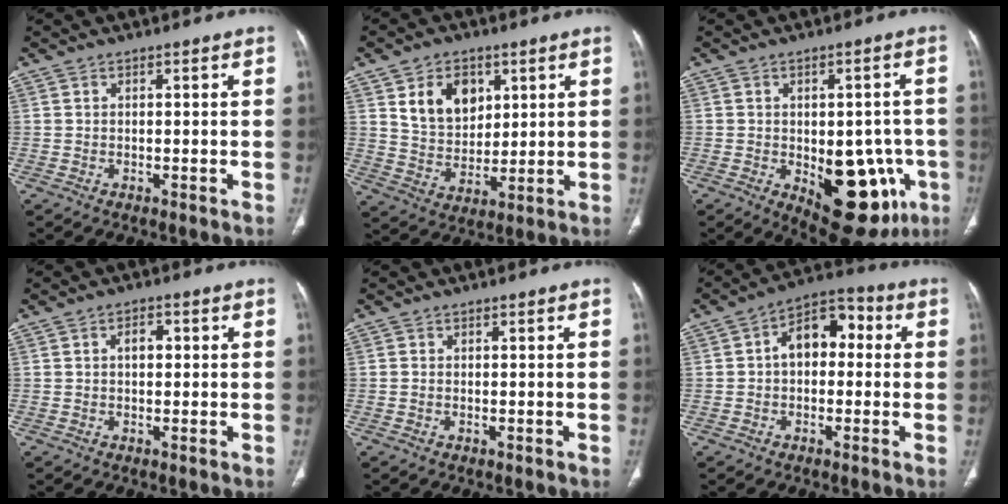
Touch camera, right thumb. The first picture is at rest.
{"total": 11.1, "force": [4.5, 7.9, 6.4], "torque": [-0.072, -0.026, 0.089]}
{"total": 17.7, "force": [-5.2, 9.4, 14.1], "torque": [-0.147, 0.008, -0.044]}
{"total": 2.7, "force": [0.4, 1.7, 2.0], "torque": [-0.027, 0.009, 0.003]}
{"total": 0.0}
{"total": 9.8, "force": [0.9, 6.4, 7.3], "torque": [-0.084, 0.035, 0.001]}